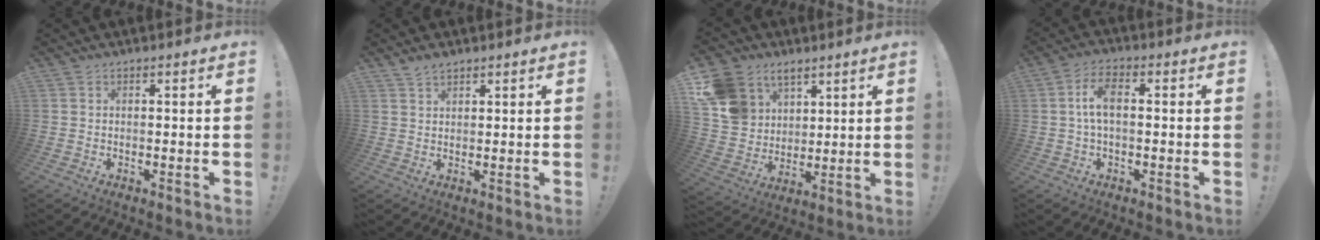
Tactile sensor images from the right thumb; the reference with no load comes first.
{"total": 2.7, "force": [2.3, 1.0, 1.0], "torque": [-0.015, -0.014, 0.042]}
{"total": 14.1, "force": [8.5, 10.4, 4.5], "torque": [-0.087, -0.045, 0.173]}
{"total": 6.7, "force": [0.4, 3.1, 5.9], "torque": [-0.119, 0.007, 0.008]}